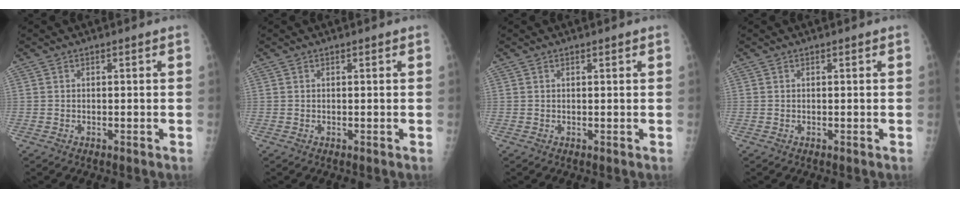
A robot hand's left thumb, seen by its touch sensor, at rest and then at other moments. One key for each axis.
{"total": 0.0}
{"total": 0.5, "fx": 0.4, "fy": 0.1, "fz": 0.4, "tx": -0.005, "ty": 0.000, "tz": 0.006}
{"total": 0.0}